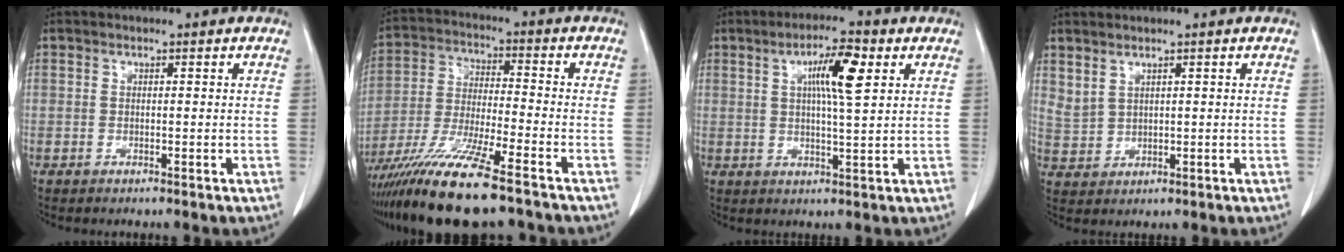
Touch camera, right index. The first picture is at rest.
{"total": 15.3, "force": [-11.3, 0.5, 10.3], "torque": [-0.211, -0.042, -0.204]}
{"total": 7.5, "force": [2.7, 0.7, 7.0], "torque": [-0.123, 0.005, 0.043]}
{"total": 2.8, "force": [2.2, 1.2, 1.3], "torque": [-0.032, -0.003, 0.057]}